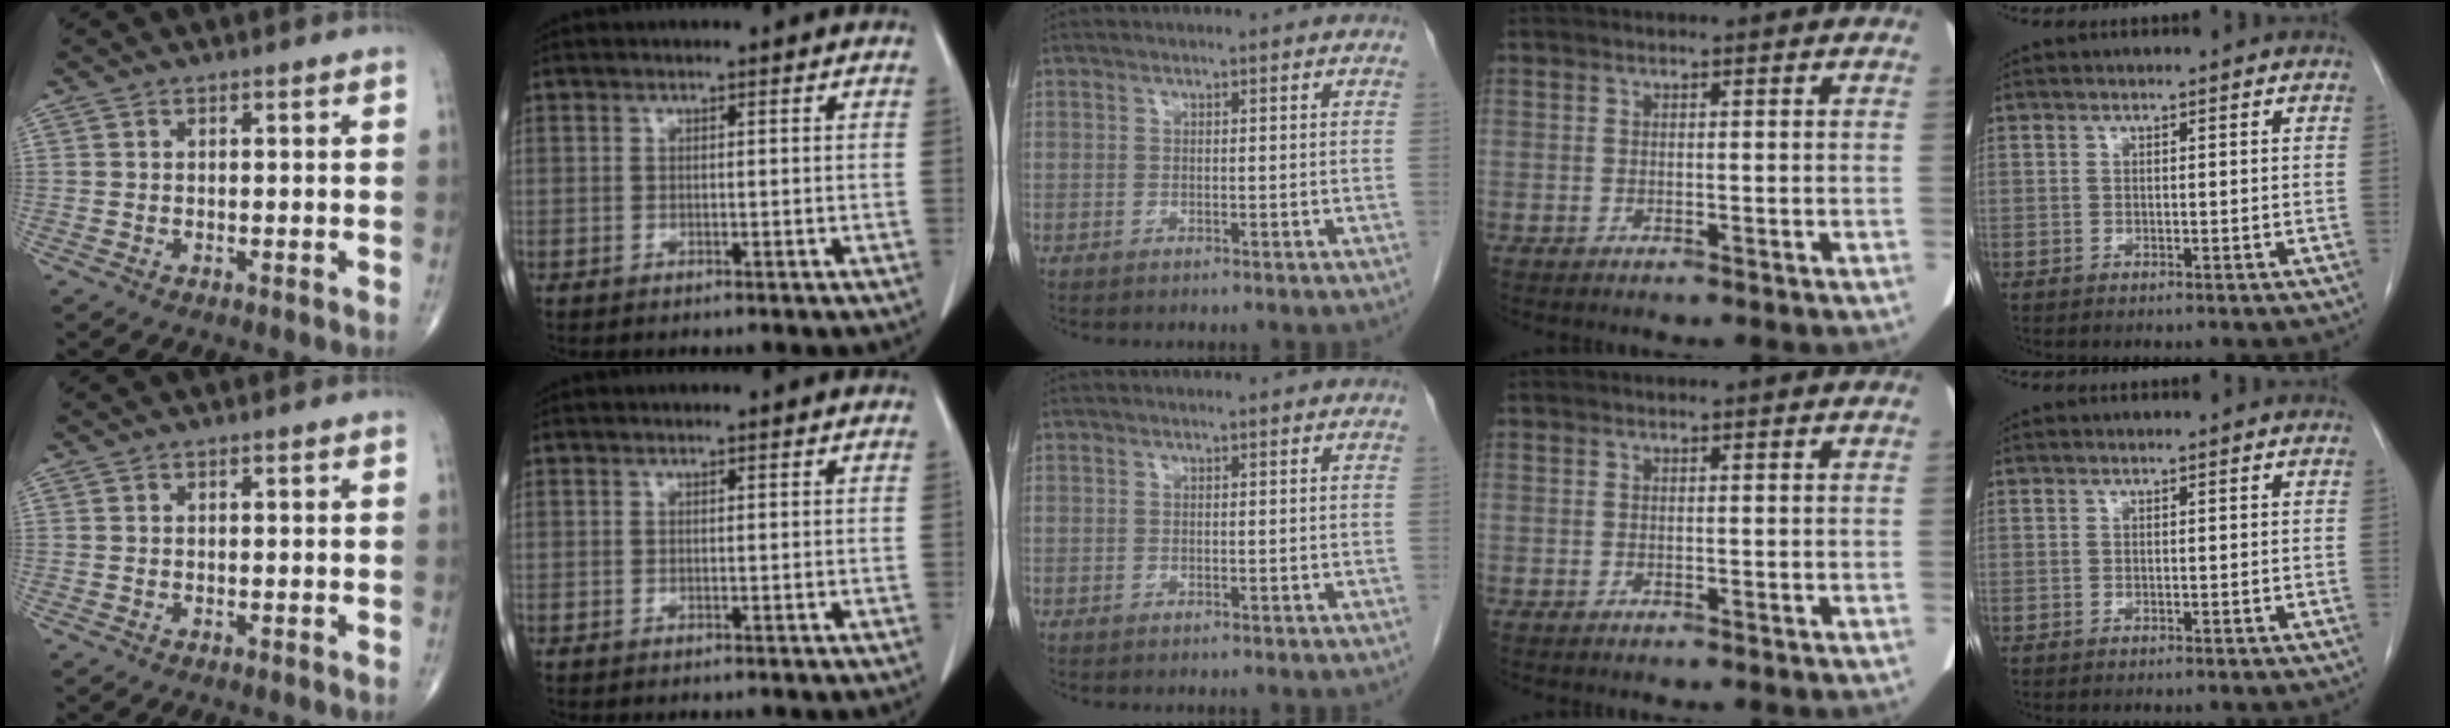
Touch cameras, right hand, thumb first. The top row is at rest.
{}